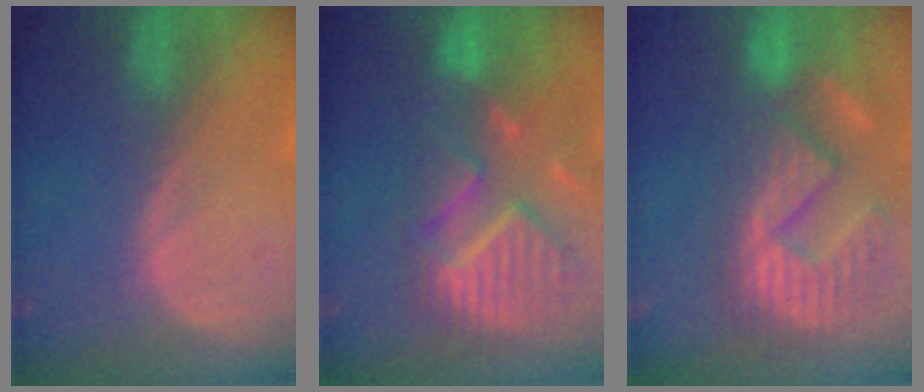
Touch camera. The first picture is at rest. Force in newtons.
{"total": 11.8, "press": 10.3, "slide": 5.6}
{"total": 11.6, "press": 11.1, "slide": 3.4}